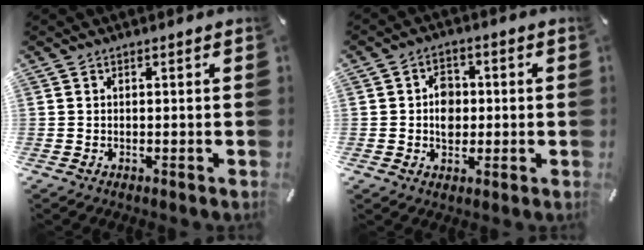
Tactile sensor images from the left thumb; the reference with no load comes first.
{"total": 5.6, "force": [-0.1, 4.7, 3.2], "torque": [-0.038, 0.001, -0.005]}